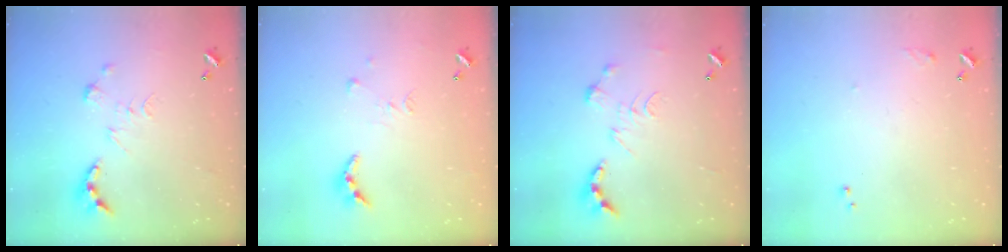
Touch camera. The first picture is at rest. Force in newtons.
{"total": 8.1, "press": 8.1, "slide": 0.7}
{"total": 0.0}
{"total": 6.5, "press": 6.5, "slide": 0.7}